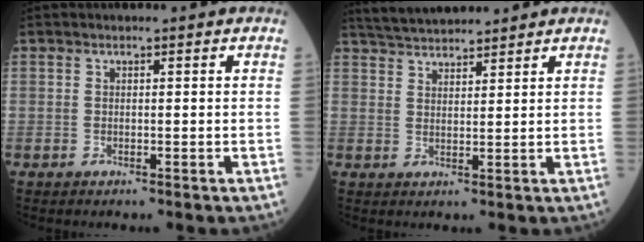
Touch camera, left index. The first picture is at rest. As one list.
[{"total": 6.9, "force": [6.6, 0.7, 1.9], "torque": [-0.042, 0.033, 0.117]}]